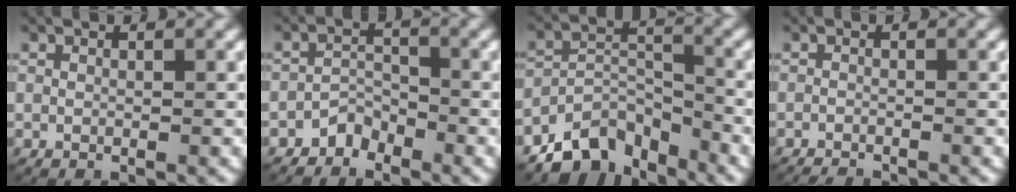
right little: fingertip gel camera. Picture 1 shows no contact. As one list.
[{"total": 2.5, "force": [-2.0, 1.4, 0.6], "torque": [-0.014, 0.001, -0.042]}, {"total": 9.1, "force": [-5.6, 5.5, 4.6], "torque": [-0.074, -0.024, -0.091]}, {"total": 1.9, "force": [-1.9, 0.3, 0.2], "torque": [-0.007, -0.010, -0.029]}]